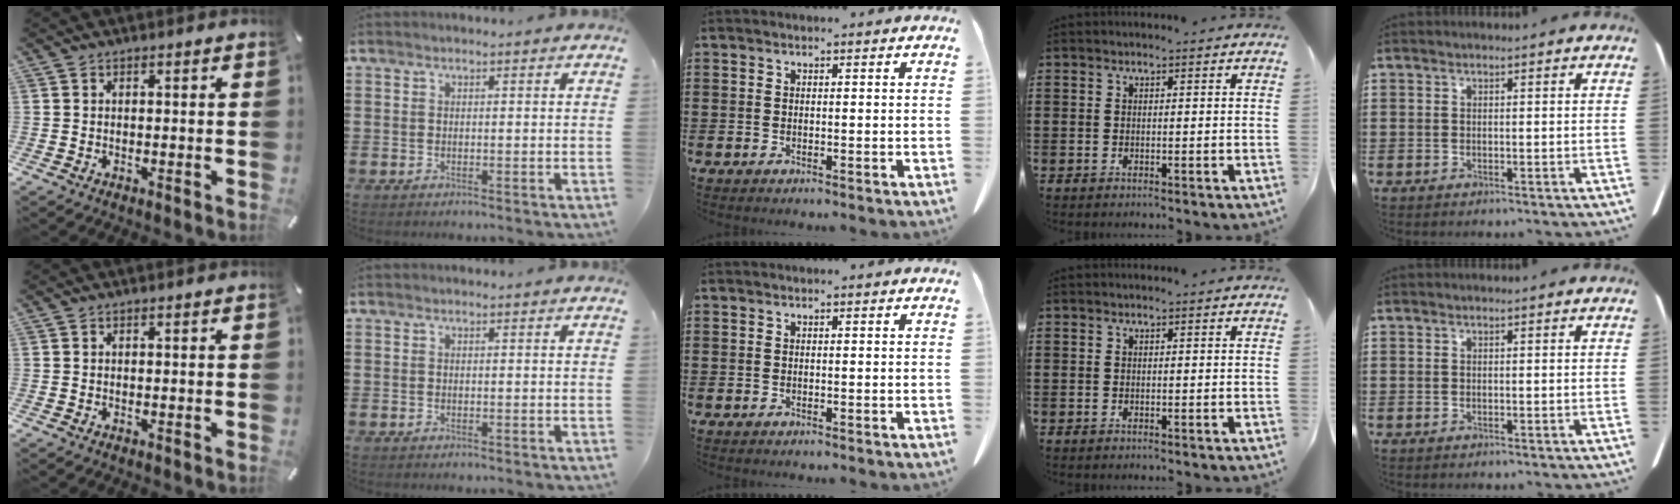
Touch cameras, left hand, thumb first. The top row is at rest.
{}